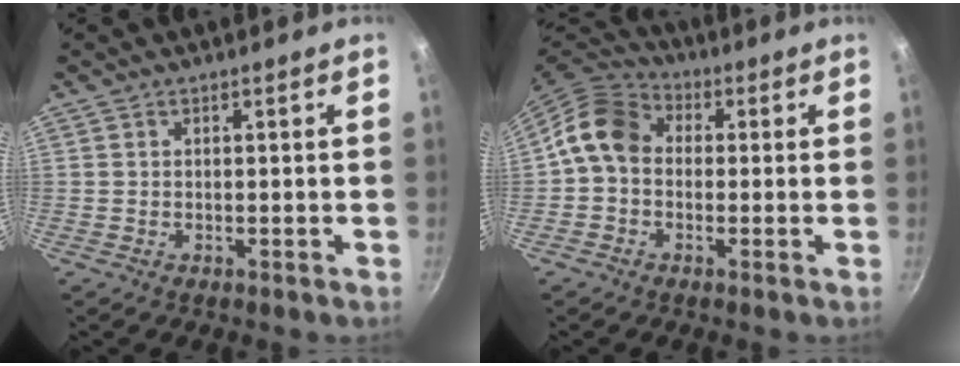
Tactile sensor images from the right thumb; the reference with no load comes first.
{"total": 9.5, "force": [0.2, 7.6, 5.6], "torque": [-0.082, 0.027, -0.021]}